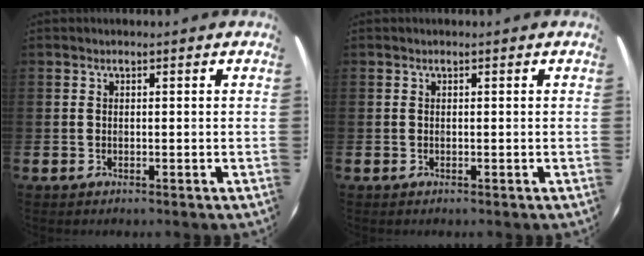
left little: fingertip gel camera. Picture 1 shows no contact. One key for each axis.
{"total": 0.0}